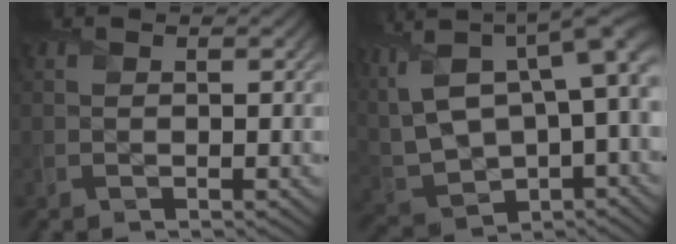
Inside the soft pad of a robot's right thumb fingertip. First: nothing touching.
{"total": 17.8, "force": [4.9, 9.7, 14.0], "torque": [-0.312, 0.013, 0.115]}